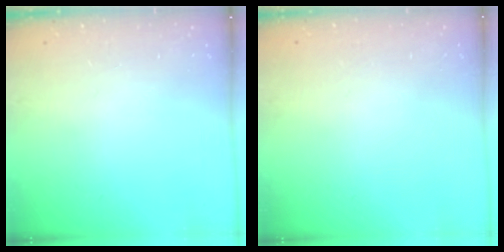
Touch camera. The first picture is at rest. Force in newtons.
{"total": 0.0}